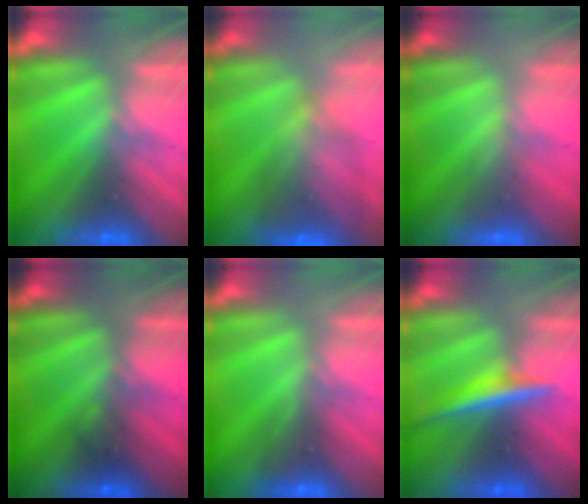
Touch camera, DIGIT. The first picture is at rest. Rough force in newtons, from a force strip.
{"total": 5.9}
{"total": 2.2}
{"total": 1.8}
{"total": 3.2}
{"total": 4.6}